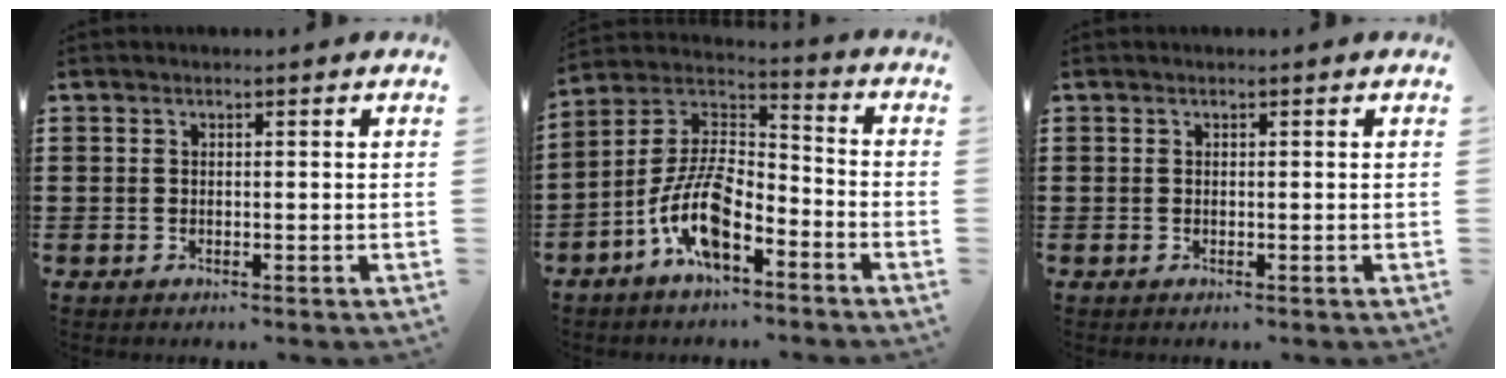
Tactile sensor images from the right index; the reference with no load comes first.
{"total": 10.9, "force": [-5.6, 4.2, 8.3], "torque": [-0.199, -0.009, -0.113]}
{"total": 0.0}